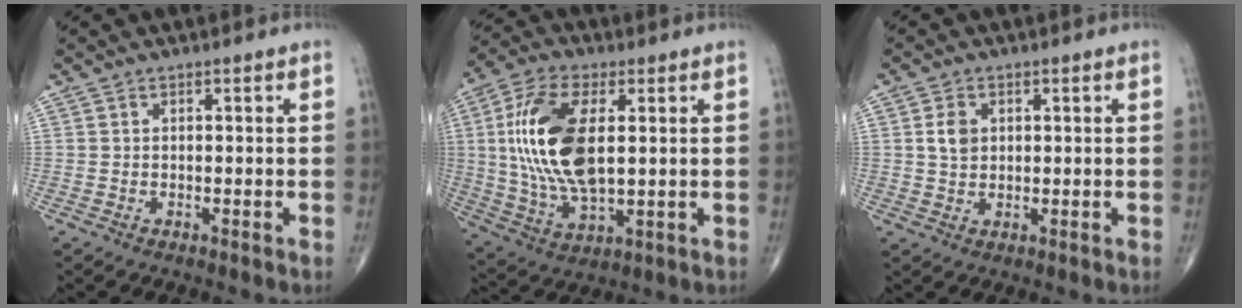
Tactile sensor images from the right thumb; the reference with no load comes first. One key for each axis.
{"total": 17.9, "fx": 2.6, "fy": 8.5, "fz": 15.6, "tx": -0.315, "ty": -0.005, "tz": 0.051}
{"total": 3.6, "fx": 0.8, "fy": 2.6, "fz": 2.3, "tx": -0.033, "ty": -0.002, "tz": 0.017}